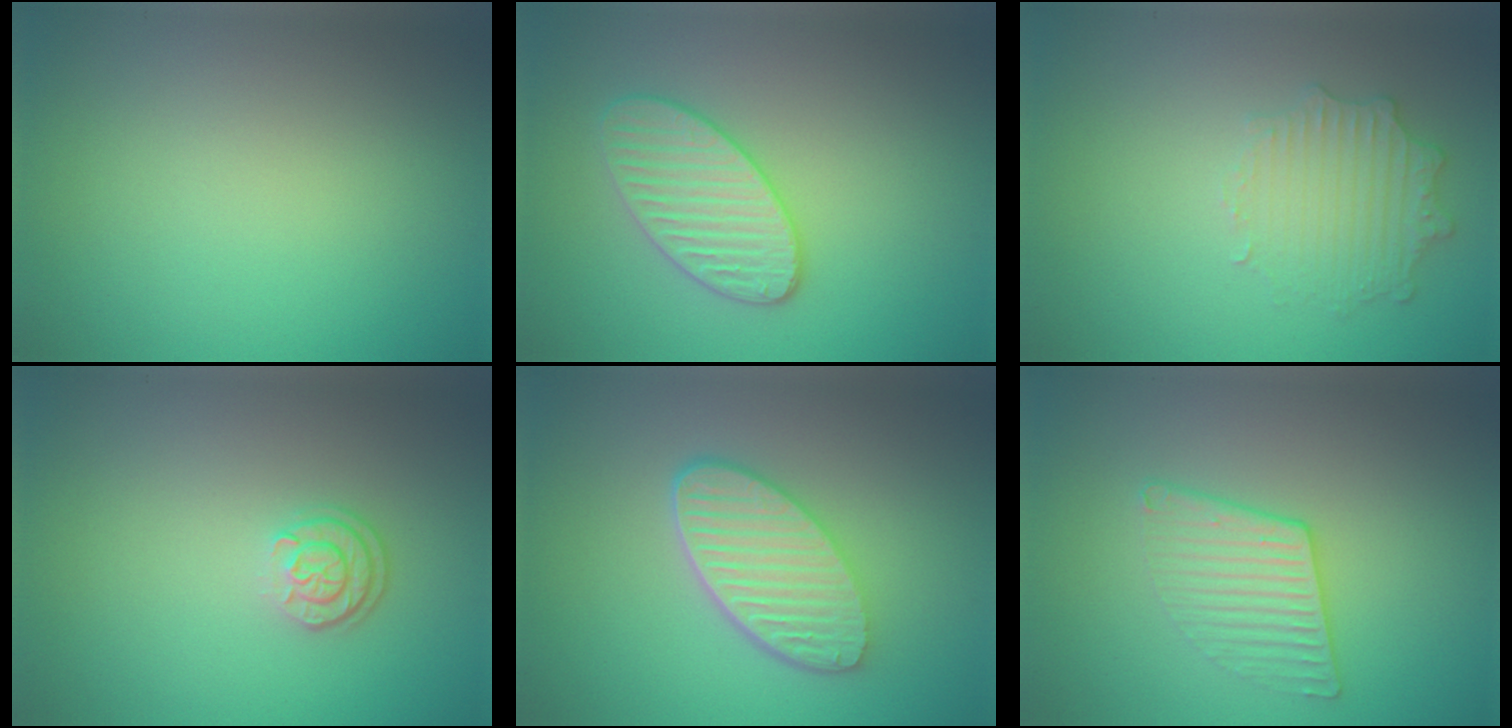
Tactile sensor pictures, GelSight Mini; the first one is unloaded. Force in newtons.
{"total": 3.5, "press": 3.5, "slide": 0.3}
{"total": 2.5, "press": 2.3, "slide": 1.0}
{"total": 2.4, "press": 1.9, "slide": 1.5}
{"total": 5.8, "press": 4.6, "slide": 3.7}
{"total": 2.3, "press": 1.9, "slide": 1.3}